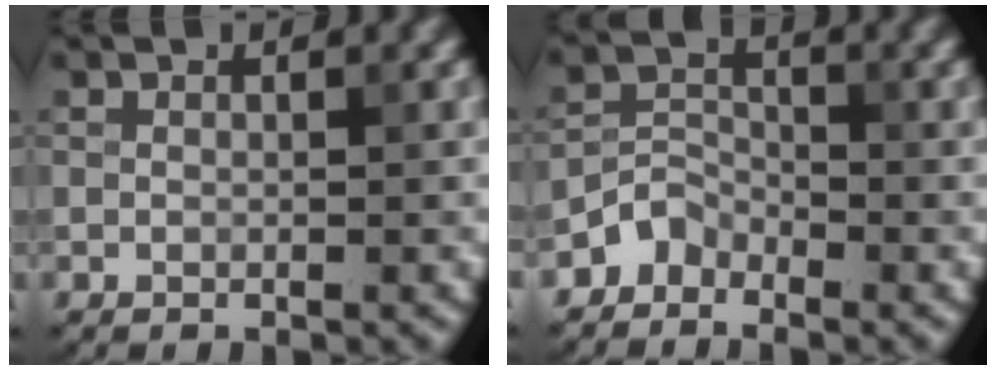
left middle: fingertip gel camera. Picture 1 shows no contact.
{"total": 2.2, "force": [-1.8, 1.2, 0.3], "torque": [-0.001, 0.013, -0.041]}